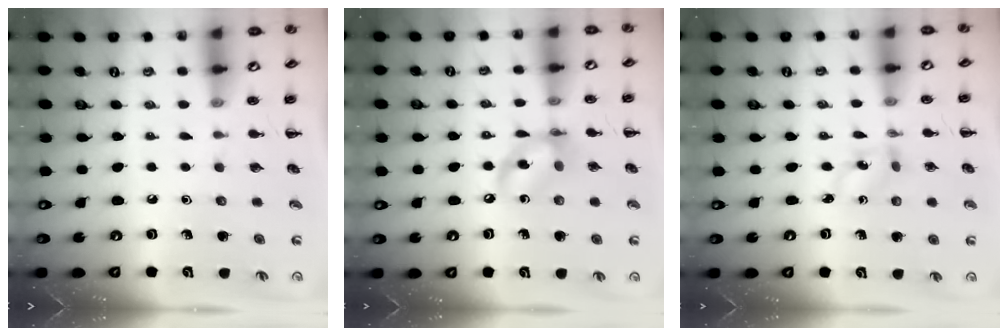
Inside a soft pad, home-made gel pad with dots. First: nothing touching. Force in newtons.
{"total": 9.6, "press": 9.4, "slide": 1.8}
{"total": 1.9, "press": 1.8, "slide": 0.7}